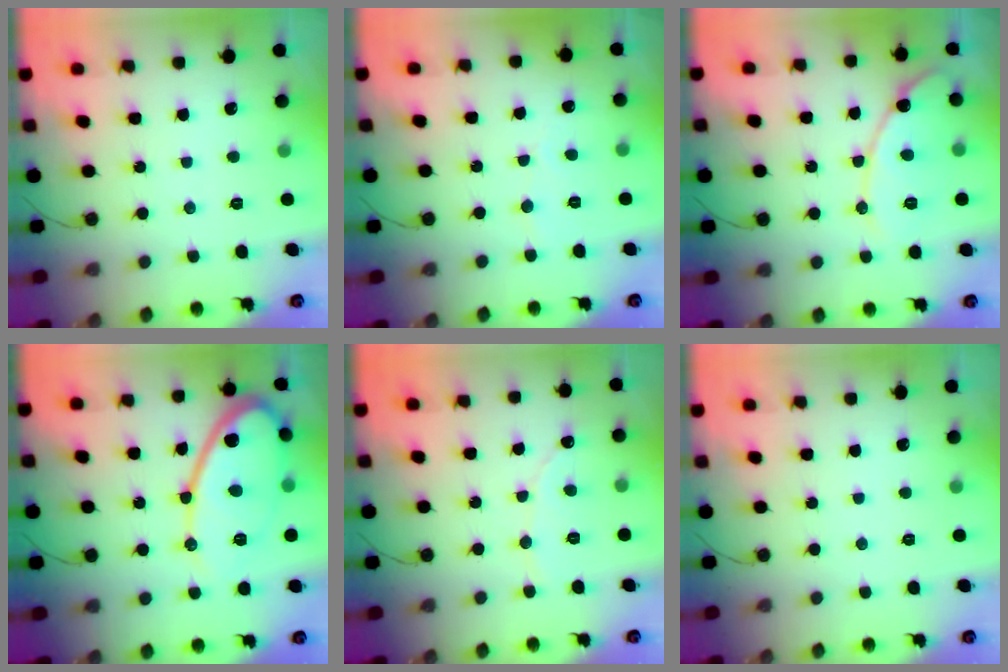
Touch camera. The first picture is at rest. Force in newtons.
{"total": 2.5, "press": 2.5, "slide": 0.2}
{"total": 12.5, "press": 12.5, "slide": 0.6}
{"total": 15.5, "press": 15.4, "slide": 1.0}
{"total": 1.7, "press": 1.7, "slide": 0.1}
{"total": 0.0}